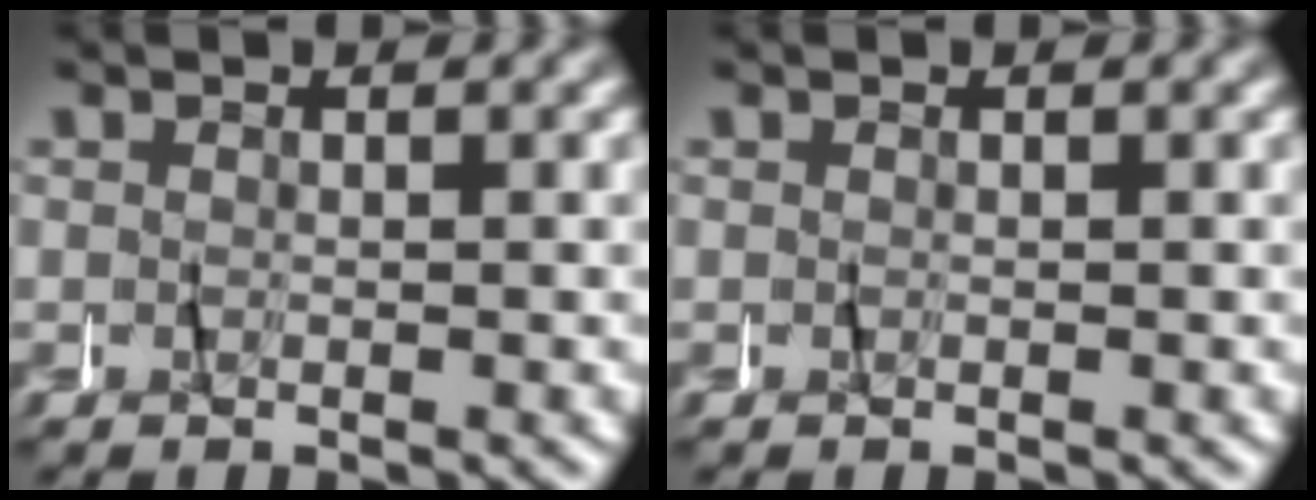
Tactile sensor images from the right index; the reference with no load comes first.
{"total": 0.0}